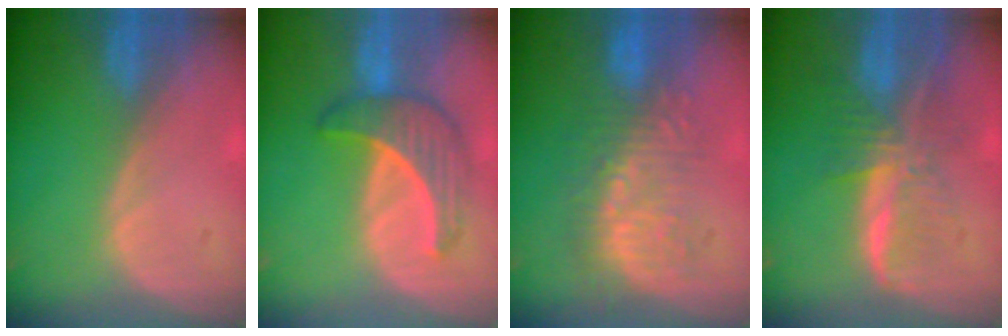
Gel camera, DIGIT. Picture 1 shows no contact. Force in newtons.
{"total": 6.6, "press": 6.5, "slide": 1.0}
{"total": 8.8, "press": 8.6, "slide": 2.0}
{"total": 8.2, "press": 6.9, "slide": 4.4}